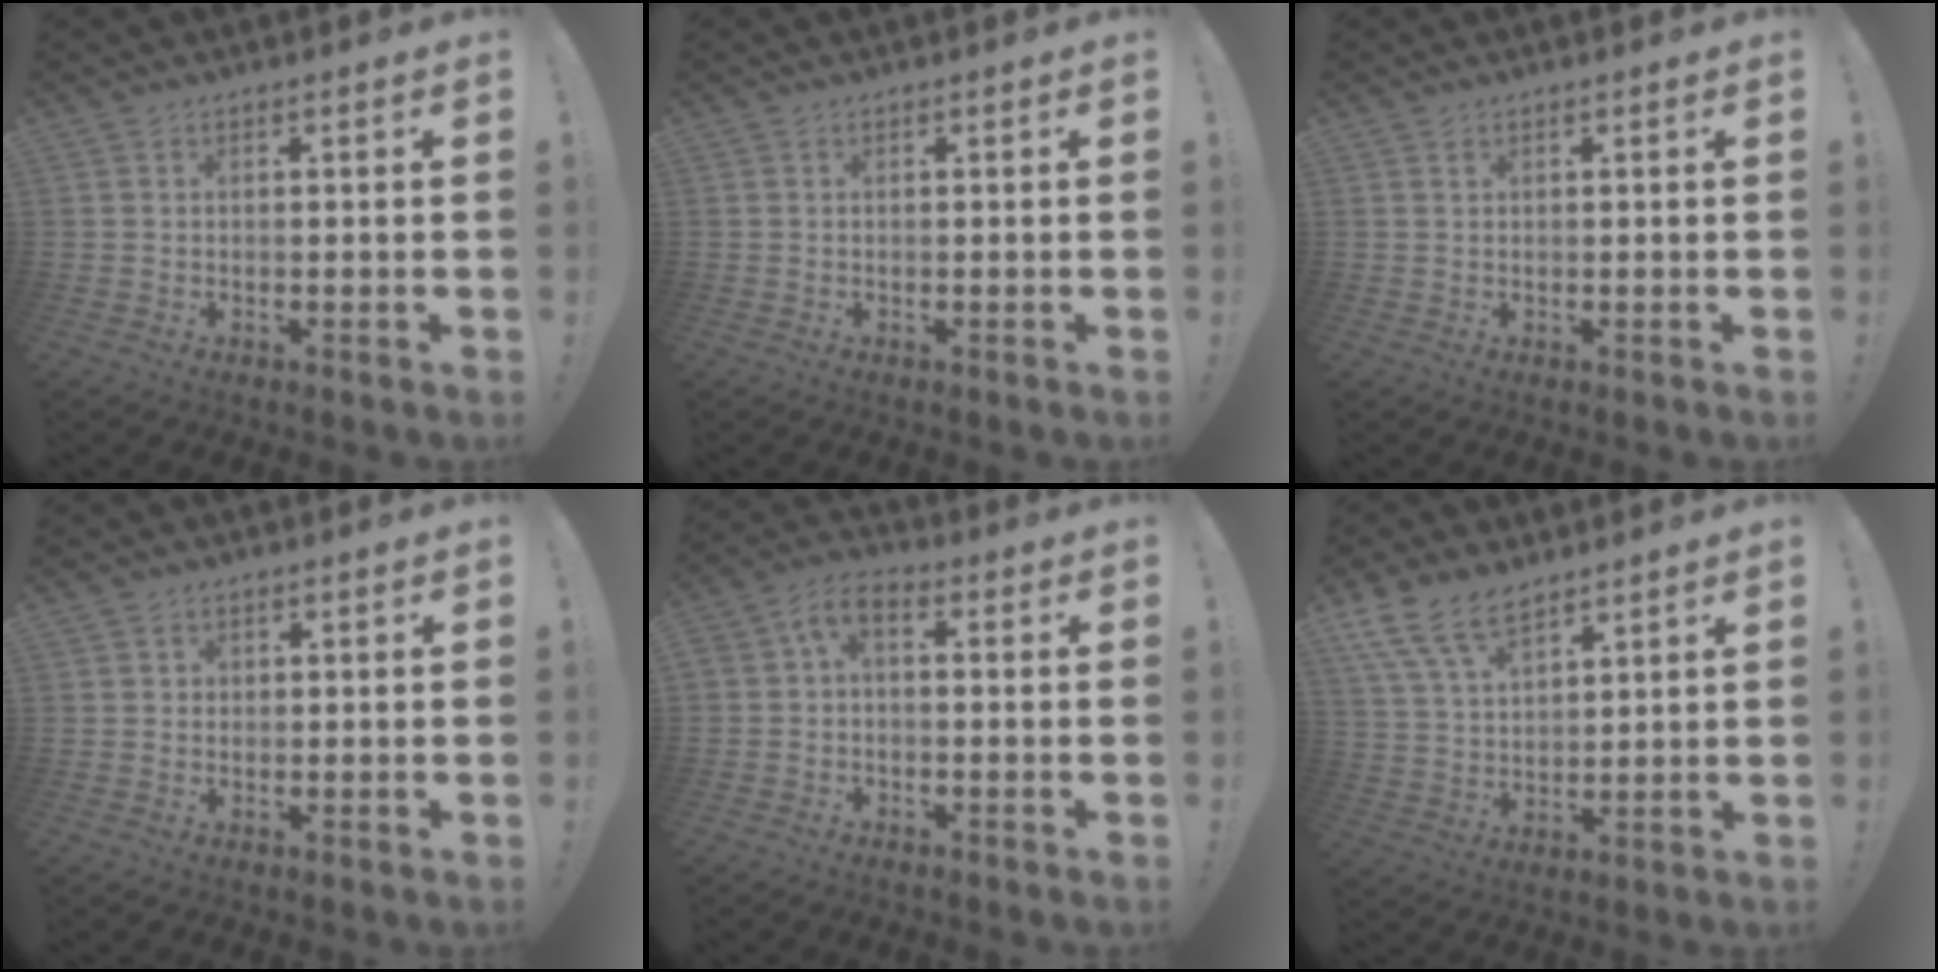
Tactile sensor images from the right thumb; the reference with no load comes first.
{"total": 0.0}
{"total": 0.7, "force": [0.5, 0.3, 0.3], "torque": [0.000, -0.003, 0.008]}
{"total": 1.1, "force": [0.2, 1.0, 0.3], "torque": [0.000, 0.001, 0.002]}
{"total": 4.1, "force": [-0.6, 2.3, 3.3], "torque": [-0.071, -0.001, -0.008]}
{"total": 11.0, "force": [8.1, 5.0, 5.5], "torque": [-0.111, -0.035, 0.158]}